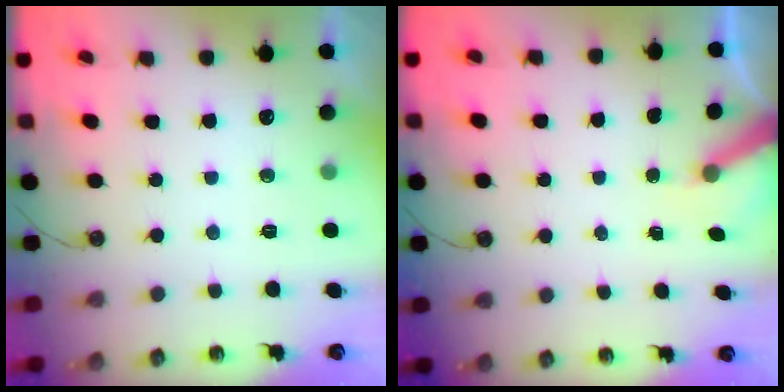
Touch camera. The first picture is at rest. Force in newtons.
{"total": 5.0, "press": 4.9, "slide": 0.4}